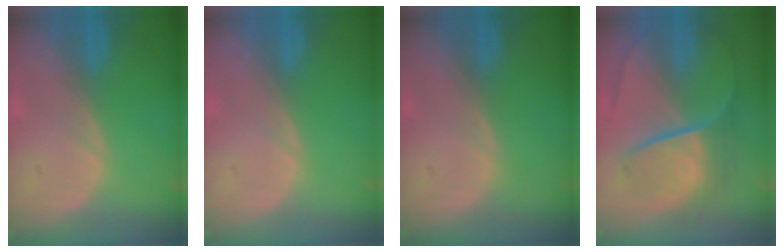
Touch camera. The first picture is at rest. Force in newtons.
{"total": 0.0}
{"total": 0.0}
{"total": 9.1, "press": 7.6, "slide": 4.9}